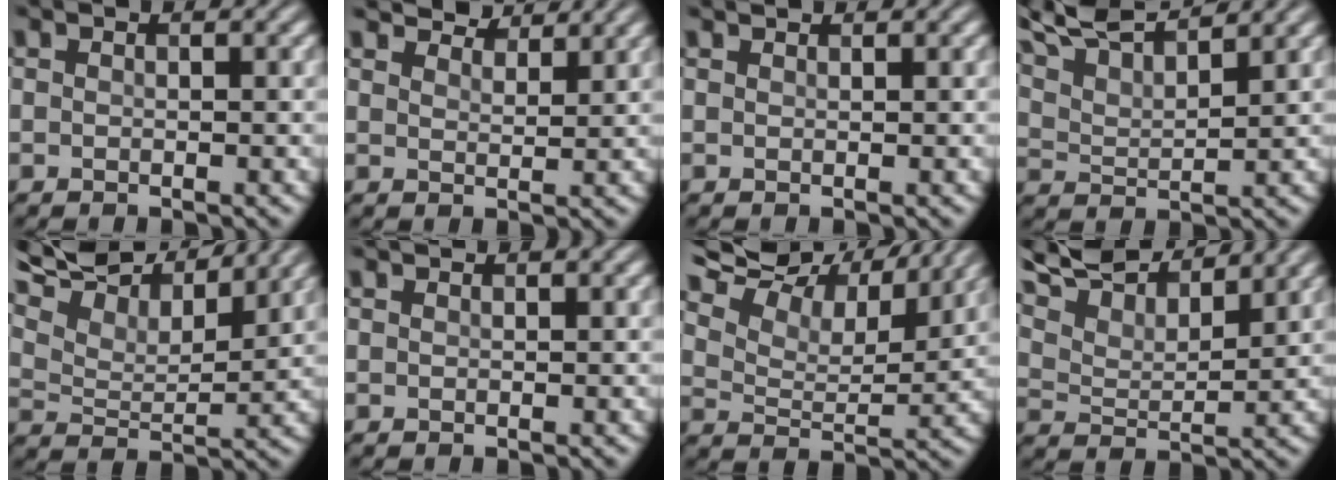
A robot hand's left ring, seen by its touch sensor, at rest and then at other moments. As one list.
[{"total": 4.4, "force": [4.2, 0.6, 1.0], "torque": [-0.022, -0.005, 0.066]}, {"total": 1.0, "force": [1.0, 0.1, 0.1], "torque": [-0.006, -0.002, 0.010]}, {"total": 8.8, "force": [7.6, 1.9, 4.1], "torque": [-0.084, 0.025, 0.102]}, {"total": 11.4, "force": [9.8, 2.8, 5.1], "torque": [-0.123, 0.016, 0.136]}, {"total": 0.7, "force": [0.7, 0.0, 0.0], "torque": [-0.003, -0.004, 0.007]}, {"total": 12.4, "force": [10.5, 3.7, 5.5], "torque": [-0.128, 0.010, 0.154]}, {"total": 9.2, "force": [8.2, 1.9, 3.6], "torque": [-0.086, 0.019, 0.126]}]